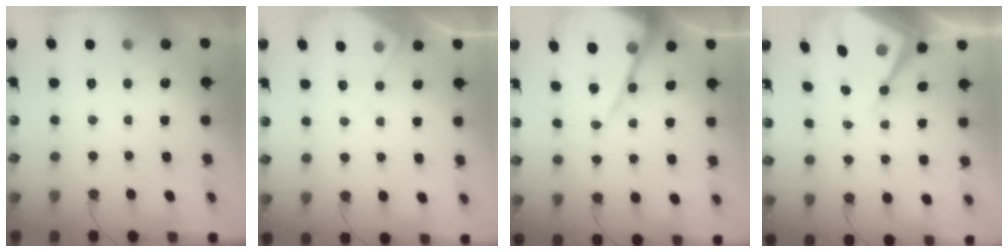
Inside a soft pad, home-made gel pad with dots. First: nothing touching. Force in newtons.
{"total": 4.3, "press": 4.2, "slide": 0.6}
{"total": 16.0, "press": 15.9, "slide": 1.7}
{"total": 11.8, "press": 11.7, "slide": 1.2}